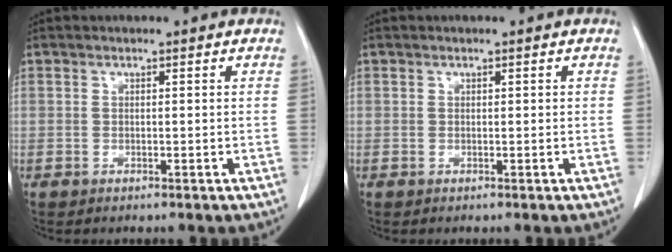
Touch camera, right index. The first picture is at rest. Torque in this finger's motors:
{"motor_torque": [-0.21, 0.05, -0.02, 0.01]}